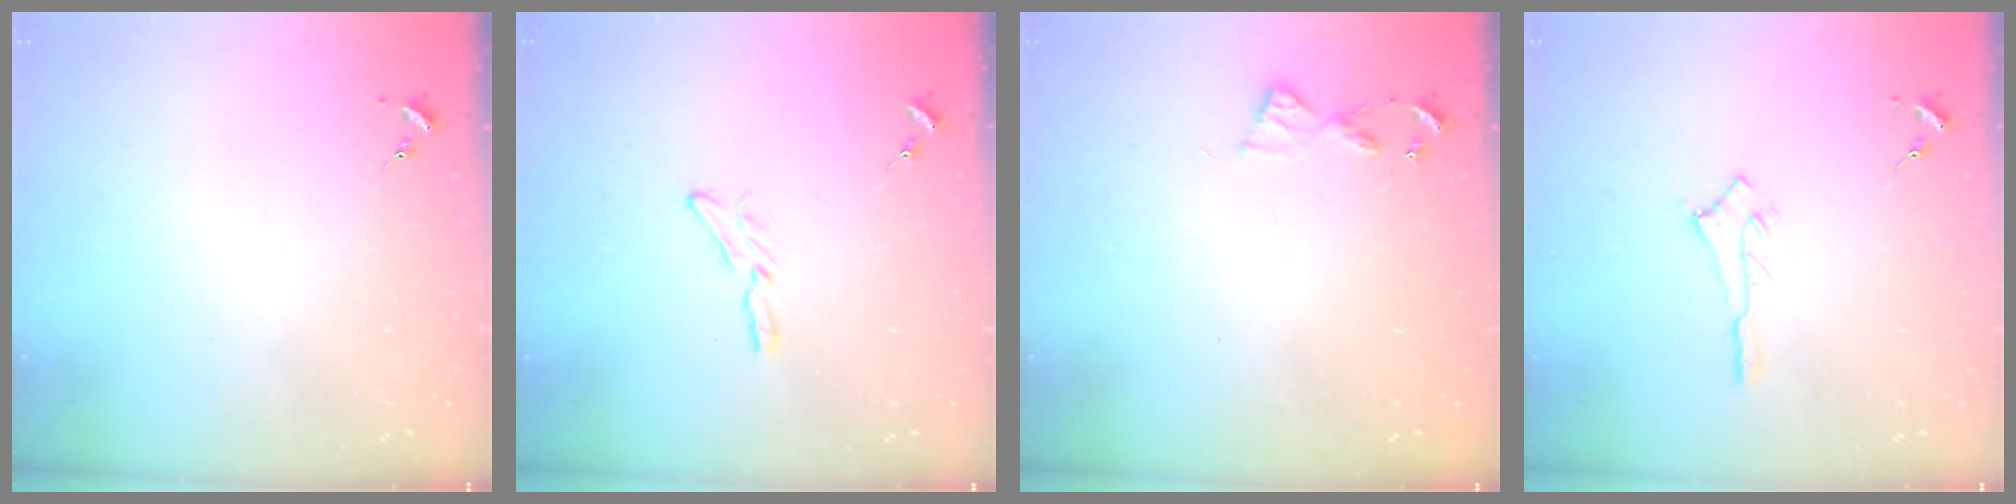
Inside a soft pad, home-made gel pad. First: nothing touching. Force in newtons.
{"total": 5.4, "press": 5.4, "slide": 0.2}
{"total": 6.8, "press": 6.8, "slide": 0.7}
{"total": 2.6, "press": 2.6, "slide": 0.4}